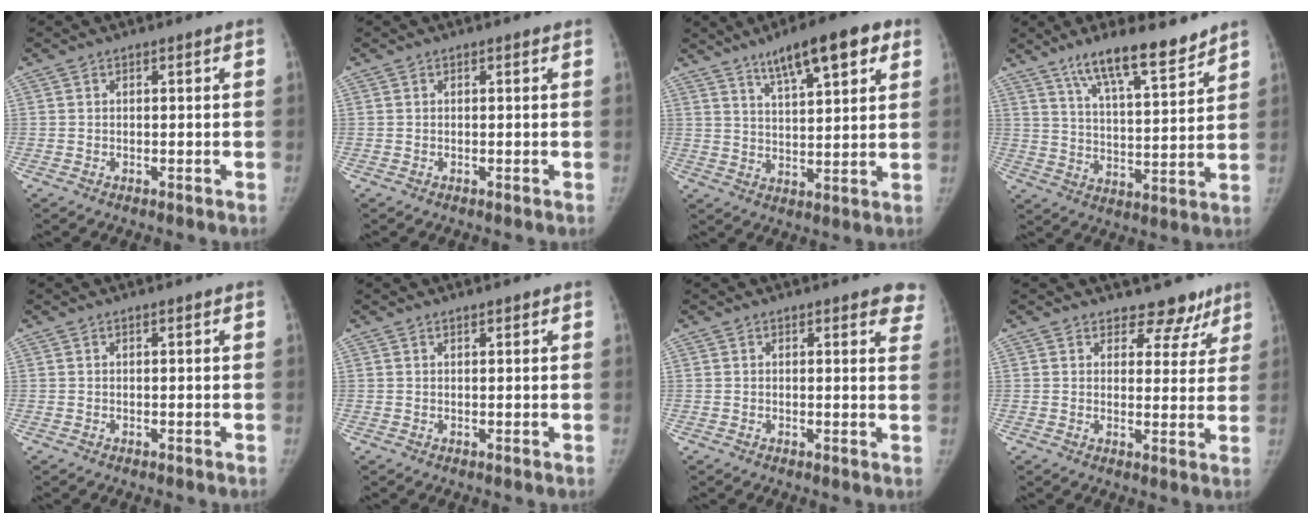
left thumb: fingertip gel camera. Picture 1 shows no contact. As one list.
[{"total": 0.0}, {"total": 13.1, "force": [7.7, 3.9, 9.8], "torque": [-0.125, -0.024, 0.118]}, {"total": 13.4, "force": [10.2, 3.0, 8.2], "torque": [-0.116, -0.062, 0.175]}, {"total": 0.0}, {"total": 0.9, "force": [0.8, 0.3, 0.2], "torque": [-0.004, -0.005, 0.011]}, {"total": 5.4, "force": [4.2, 1.9, 2.9], "torque": [-0.001, -0.016, 0.033]}, {"total": 7.5, "force": [6.0, 4.4, 1.2], "torque": [0.028, -0.035, 0.065]}]